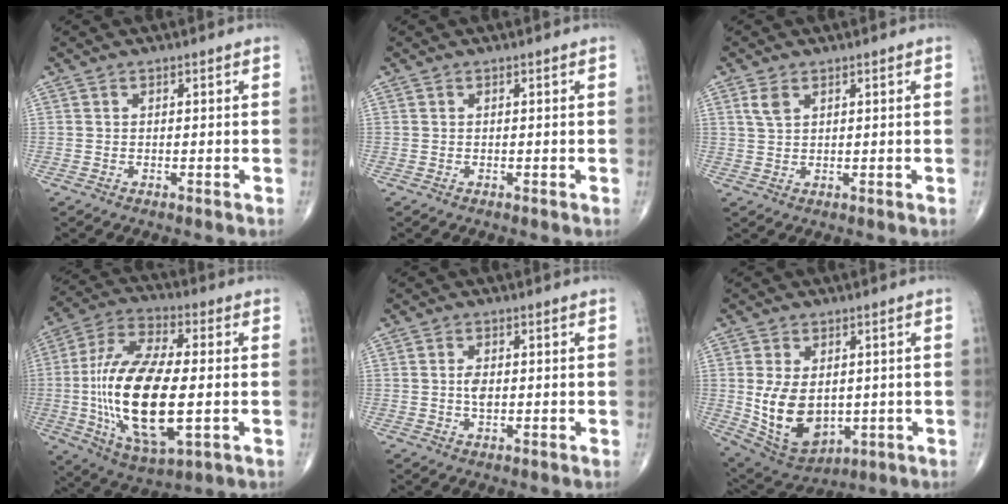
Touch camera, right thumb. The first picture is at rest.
{"total": 0.0}
{"total": 2.7, "force": [1.4, 1.5, 1.7], "torque": [-0.034, 0.001, 0.033]}
{"total": 23.1, "force": [-2.4, 9.5, 20.9], "torque": [-0.417, 0.003, -0.034]}
{"total": 2.7, "force": [0.1, 1.5, 2.2], "torque": [-0.040, -0.001, 0.000]}
{"total": 12.9, "force": [-0.4, 8.7, 9.5], "torque": [-0.146, -0.008, 0.024]}